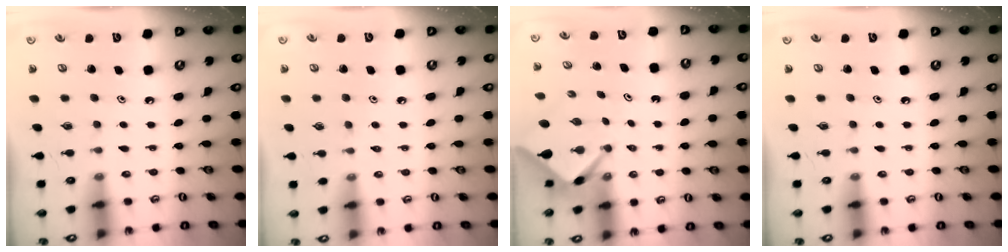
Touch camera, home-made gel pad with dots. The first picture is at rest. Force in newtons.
{"total": 2.1, "press": 2.1, "slide": 0.4}
{"total": 2.7, "press": 2.6, "slide": 0.2}
{"total": 0.0}